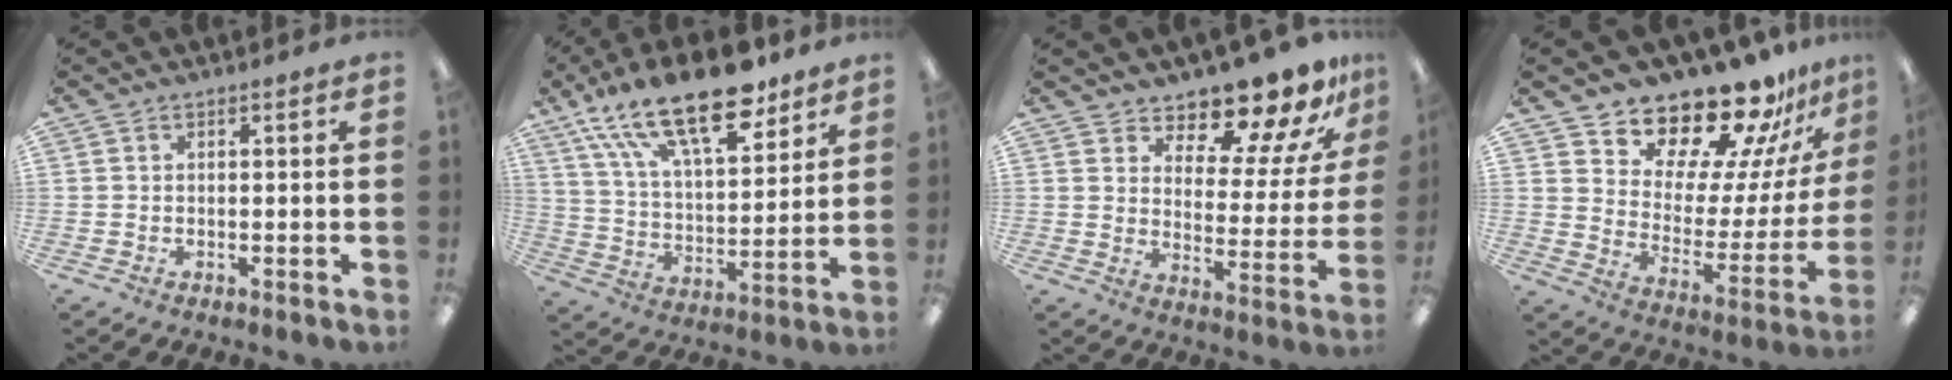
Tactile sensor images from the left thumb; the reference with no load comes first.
{"total": 22.5, "force": [15.0, 8.9, 14.2], "torque": [-0.243, -0.076, 0.259]}
{"total": 12.8, "force": [11.9, 3.2, 3.8], "torque": [-0.064, -0.103, 0.207]}
{"total": 18.0, "force": [16.8, 5.0, 4.3], "torque": [-0.074, -0.156, 0.286]}